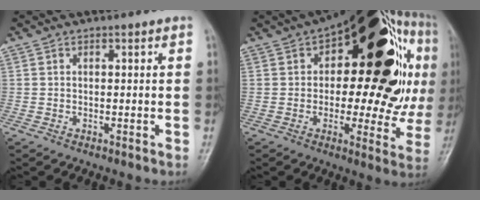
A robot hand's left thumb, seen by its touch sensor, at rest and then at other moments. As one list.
[{"total": 33.6, "force": [7.8, 15.4, 28.8], "torque": [-0.341, 0.056, 0.117]}]